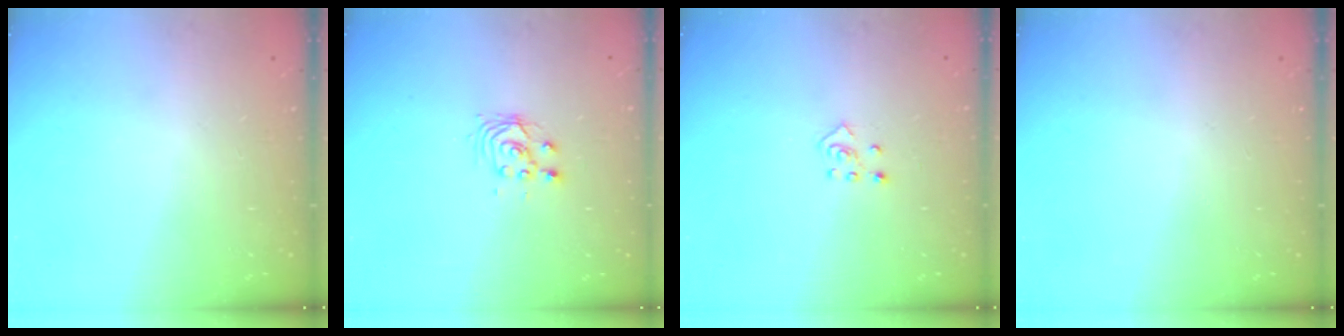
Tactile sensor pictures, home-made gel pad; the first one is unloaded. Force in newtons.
{"total": 3.6, "press": 3.6, "slide": 0.3}
{"total": 4.7, "press": 4.6, "slide": 0.6}
{"total": 0.0}